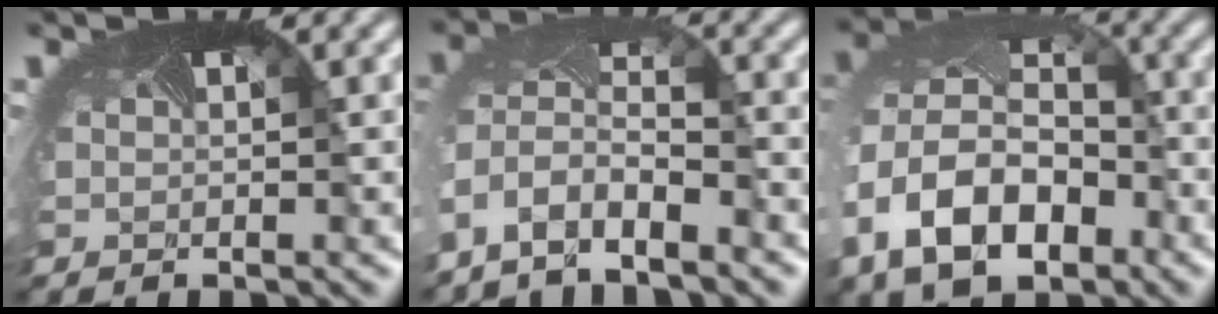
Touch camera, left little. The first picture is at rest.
{"total": 5.8, "force": [-4.4, 2.3, 3.0], "torque": [-0.086, -0.022, -0.076]}
{"total": 12.5, "force": [-4.2, 9.3, 7.2], "torque": [-0.181, -0.035, -0.060]}